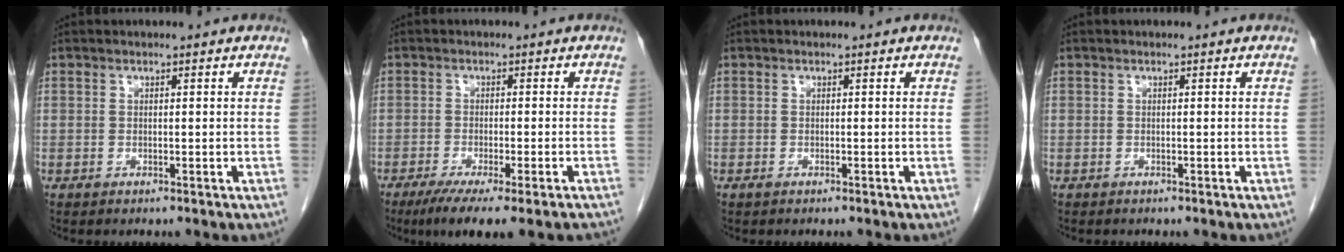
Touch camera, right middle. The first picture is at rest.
{"total": 10.1, "force": [-7.7, 0.6, 6.5], "torque": [-0.085, -0.022, -0.115]}
{"total": 0.5, "force": [-0.4, 0.1, 0.3], "torque": [-0.008, -0.001, -0.006]}
{"total": 0.0}